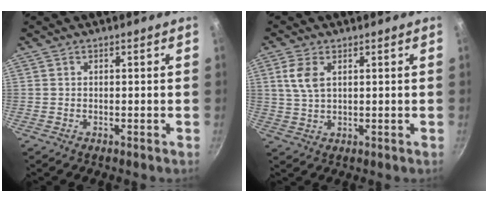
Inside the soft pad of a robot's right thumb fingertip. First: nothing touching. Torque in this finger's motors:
{"motor_torque": [-0.04, -0.04, 0.00, 0.42, 0.08]}